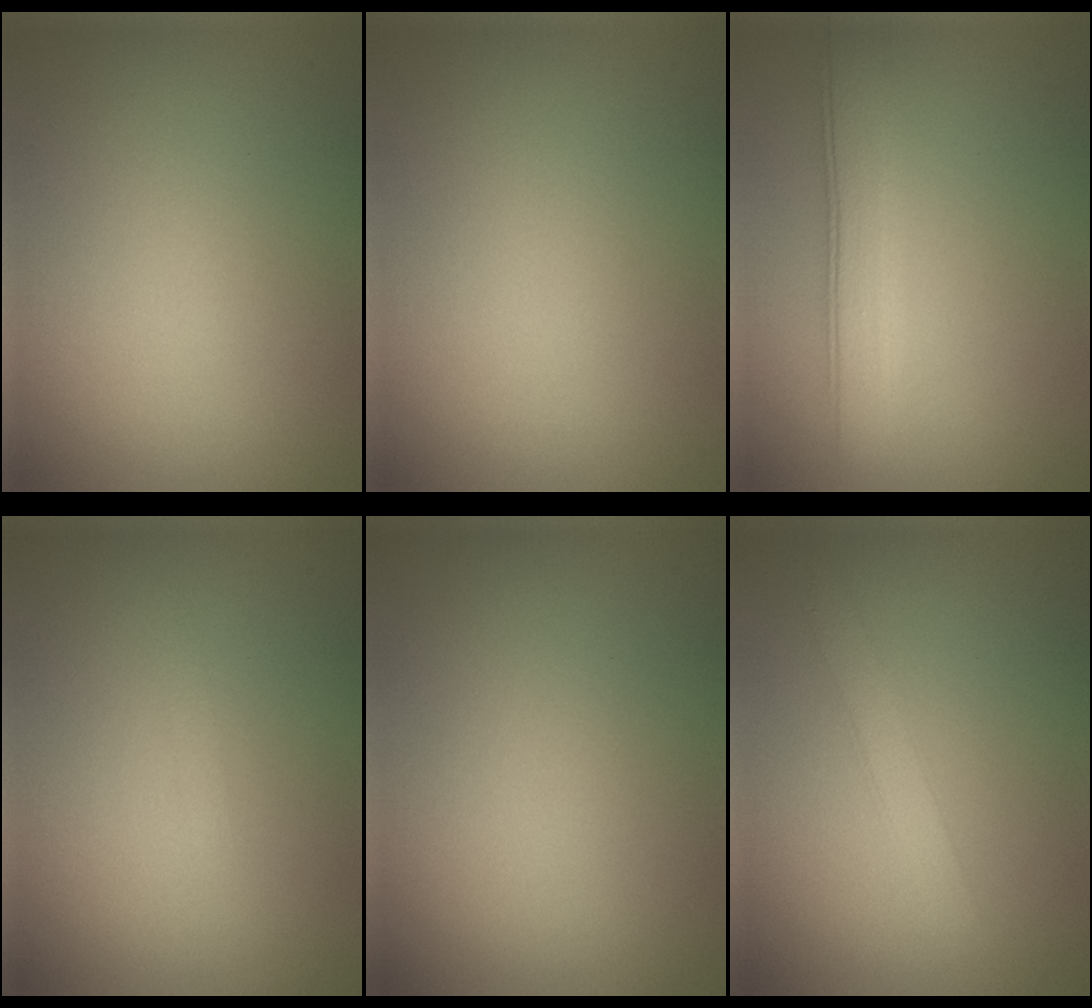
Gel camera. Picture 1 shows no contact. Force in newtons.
{"total": 0.0}
{"total": 4.2, "press": 4.2, "slide": 0.3}
{"total": 0.6, "press": 0.6, "slide": 0.1}
{"total": 0.0}
{"total": 2.0, "press": 2.0, "slide": 0.1}